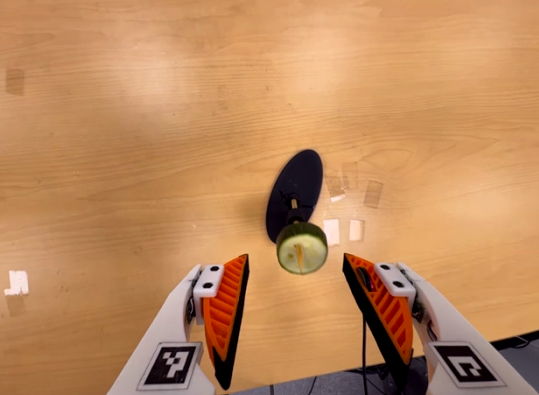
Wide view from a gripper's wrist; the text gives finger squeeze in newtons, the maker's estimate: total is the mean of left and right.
{"total": 0.0}